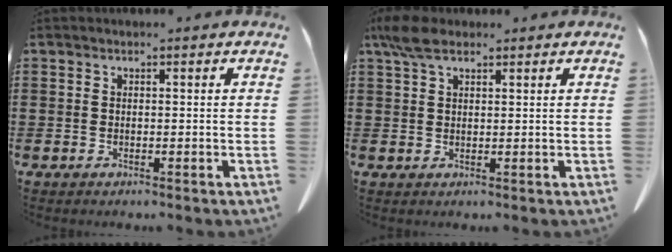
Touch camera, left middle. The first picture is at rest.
{"total": 4.3, "force": [2.6, 1.8, 2.8], "torque": [-0.071, 0.003, 0.048]}